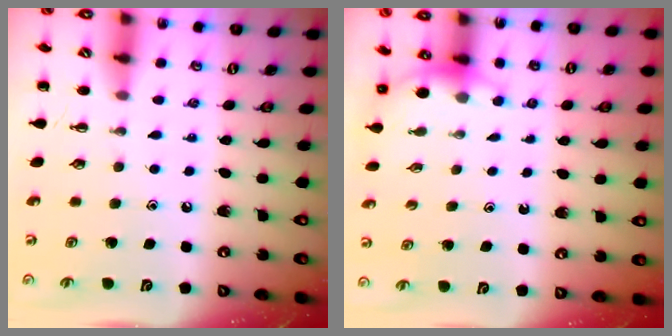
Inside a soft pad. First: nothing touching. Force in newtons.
{"total": 3.9, "press": 3.7, "slide": 1.3}